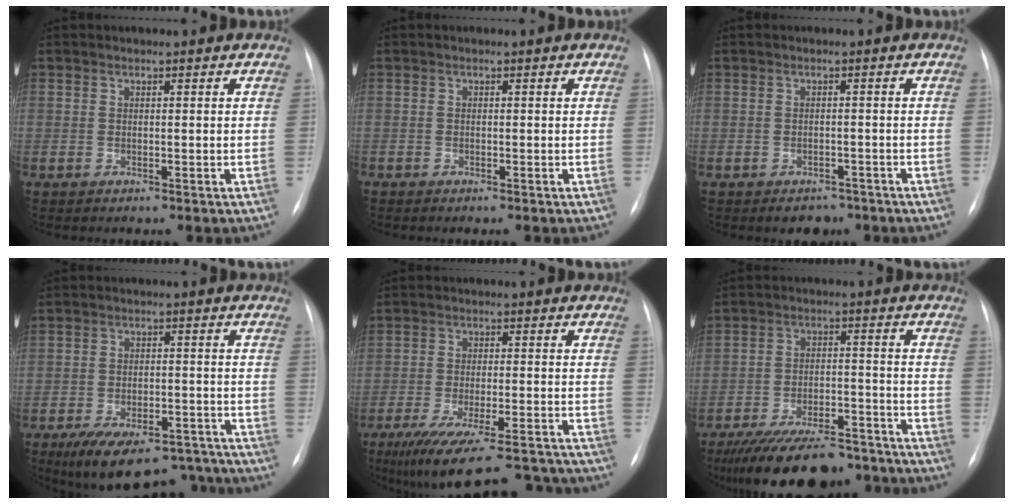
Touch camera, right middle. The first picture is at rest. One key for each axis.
{"total": 0.0}
{"total": 3.4, "fx": -2.6, "fy": 2.0, "fz": 0.9, "tx": -0.007, "ty": 0.006, "tz": -0.027}
{"total": 11.8, "fx": -7.9, "fy": 7.3, "fz": 4.9, "tx": -0.066, "ty": 0.023, "tz": -0.107}
{"total": 18.2, "fx": -15.8, "fy": 3.4, "fz": 8.3, "tx": -0.121, "ty": -0.016, "tz": -0.220}
{"total": 17.4, "fx": -14.6, "fy": 5.5, "fz": 7.7, "tx": -0.118, "ty": 0.005, "tz": -0.216}